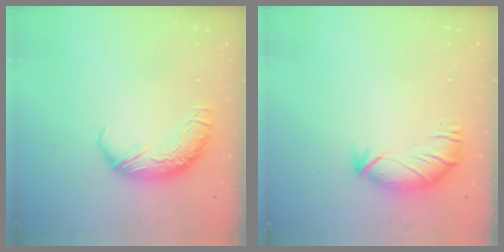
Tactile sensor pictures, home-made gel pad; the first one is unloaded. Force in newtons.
{"total": 3.1, "press": 2.4, "slide": 2.0}